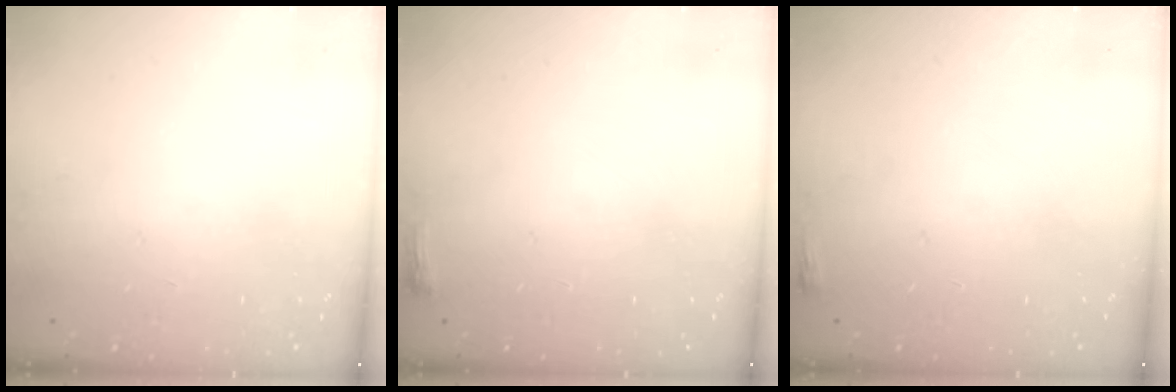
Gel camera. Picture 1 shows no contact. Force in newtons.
{"total": 2.6, "press": 2.5, "slide": 0.6}
{"total": 2.0, "press": 2.0, "slide": 0.5}